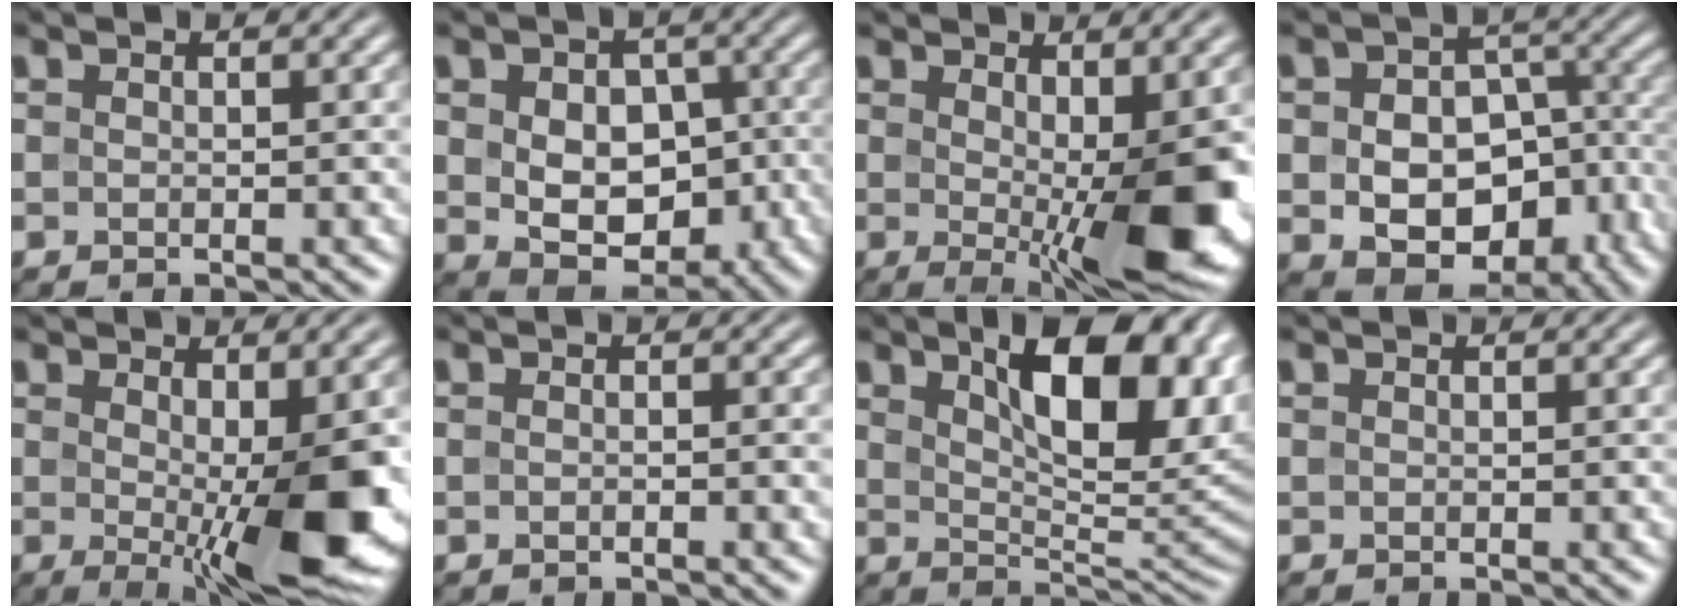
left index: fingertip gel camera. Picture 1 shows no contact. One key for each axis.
{"total": 8.5, "fx": -0.5, "fy": 5.9, "fz": 6.1, "tx": -0.076, "ty": -0.008, "tz": 0.000}
{"total": 10.3, "fx": -0.7, "fy": 3.3, "fz": 9.7, "tx": -0.137, "ty": -0.017, "tz": -0.006}
{"total": 12.2, "fx": -2.9, "fy": 8.4, "fz": 8.4, "tx": -0.111, "ty": -0.020, "tz": -0.035}
{"total": 10.4, "fx": -1.1, "fy": 3.0, "fz": 9.9, "tx": -0.144, "ty": -0.022, "tz": -0.009}
{"total": 1.6, "fx": -0.4, "fy": 0.4, "fz": 1.4, "tx": -0.018, "ty": -0.002, "tz": -0.011}
{"total": 11.3, "fx": 3.9, "fy": 4.7, "fz": 9.5, "tx": -0.134, "ty": 0.005, "tz": 0.059}
{"total": 0.0}